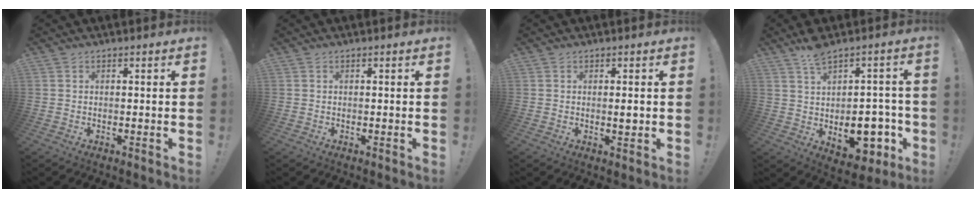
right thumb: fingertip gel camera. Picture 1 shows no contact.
{"total": 0.0}
{"total": 2.0, "force": [-0.2, 0.5, 1.9], "torque": [-0.027, -0.005, -0.006]}
{"total": 14.2, "force": [-0.9, 8.6, 11.2], "torque": [-0.151, 0.013, -0.003]}